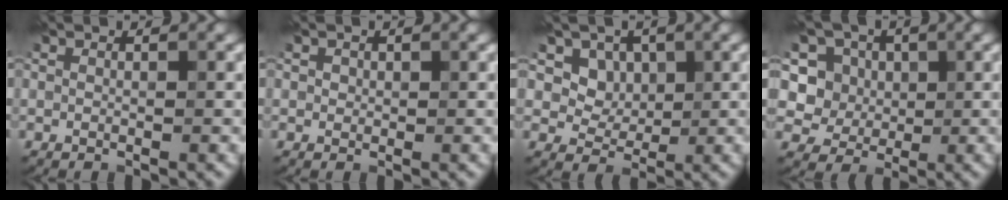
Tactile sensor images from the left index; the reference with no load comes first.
{"total": 0.7, "force": [0.3, 0.7, 0.1], "torque": [0.002, 0.006, 0.000]}
{"total": 4.3, "force": [2.0, 3.5, 1.5], "torque": [-0.036, -0.013, 0.048]}
{"total": 5.7, "force": [2.3, 4.9, 1.9], "torque": [-0.040, 0.001, 0.033]}